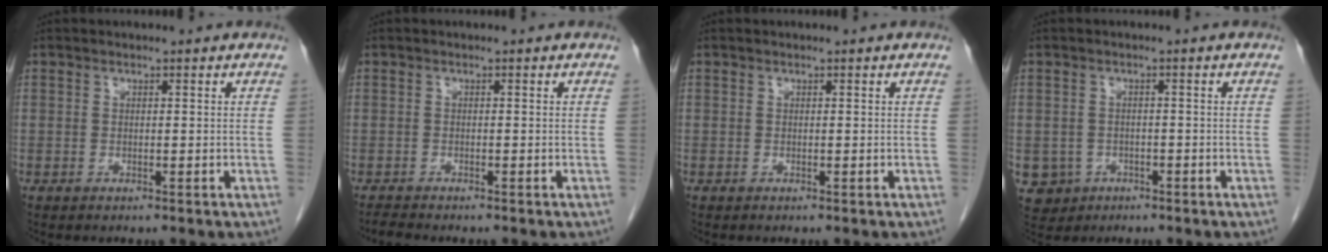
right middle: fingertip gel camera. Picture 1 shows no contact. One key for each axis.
{"total": 1.4, "fx": -1.4, "fy": -0.2, "fz": 0.3, "tx": -0.012, "ty": -0.007, "tz": -0.026}
{"total": 0.0}
{"total": 4.3, "fx": -1.9, "fy": 3.9, "fz": 0.3, "tx": -0.008, "ty": 0.008, "tz": -0.026}